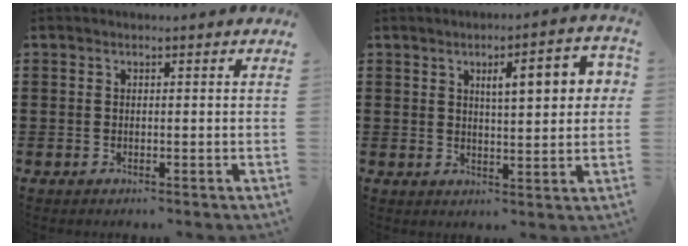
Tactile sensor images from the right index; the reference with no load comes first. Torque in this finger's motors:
{"motor_torque": [1.00, -0.24, 0.26, 0.13]}